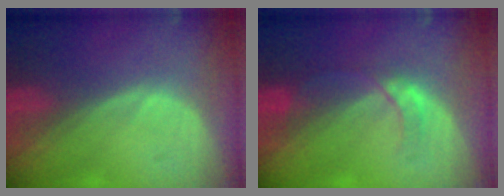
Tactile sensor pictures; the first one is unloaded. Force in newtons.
{"total": 3.0, "press": 3.0, "slide": 0.3}